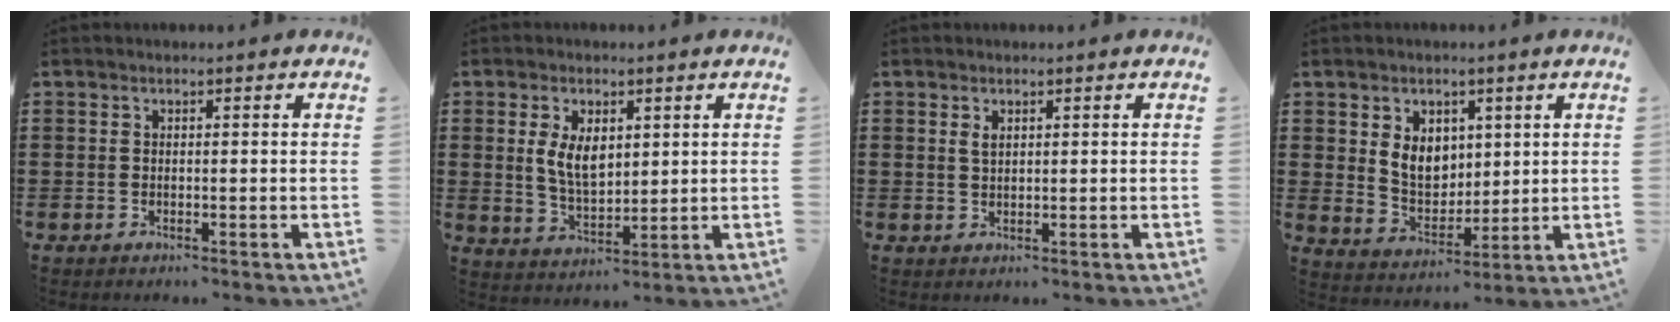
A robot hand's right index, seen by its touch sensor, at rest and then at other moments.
{"total": 6.0, "force": [1.5, 3.4, 4.6], "torque": [-0.091, 0.008, 0.025]}
{"total": 1.2, "force": [0.6, 0.6, 0.9], "torque": [-0.019, 0.004, 0.011]}
{"total": 6.4, "force": [1.9, 5.1, 3.5], "torque": [-0.068, 0.009, 0.033]}